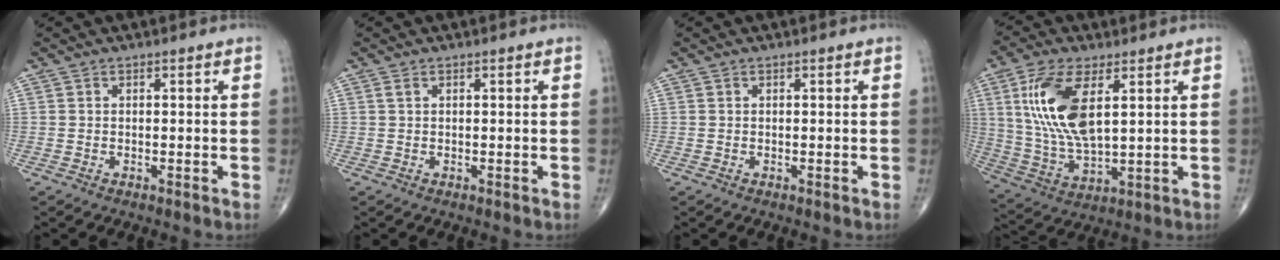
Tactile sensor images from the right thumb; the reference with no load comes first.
{"total": 0.6, "force": [0.3, 0.3, 0.5], "torque": [-0.011, 0.005, 0.006]}
{"total": 0.0}
{"total": 15.1, "force": [4.5, 6.6, 12.8], "torque": [-0.266, -0.016, 0.096]}